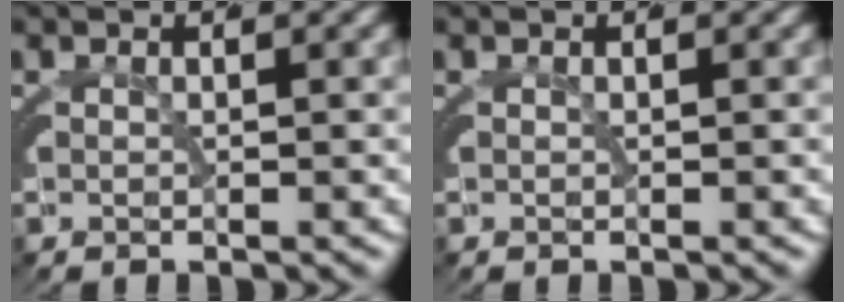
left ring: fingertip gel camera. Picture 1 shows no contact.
{"total": 0.0}